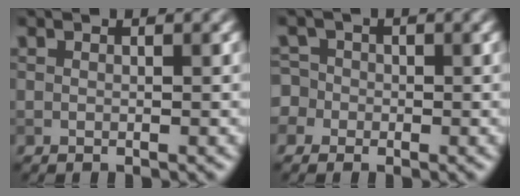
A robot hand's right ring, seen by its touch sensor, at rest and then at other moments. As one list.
[{"total": 3.7, "force": [-1.0, 3.5, 1.0], "torque": [-0.001, 0.019, -0.049]}]